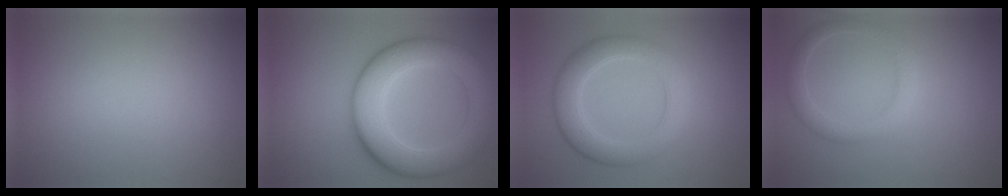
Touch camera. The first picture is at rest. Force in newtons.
{"total": 9.1, "press": 9.1, "slide": 0.3}
{"total": 5.0, "press": 5.0, "slide": 0.3}
{"total": 2.5, "press": 2.5, "slide": 0.2}